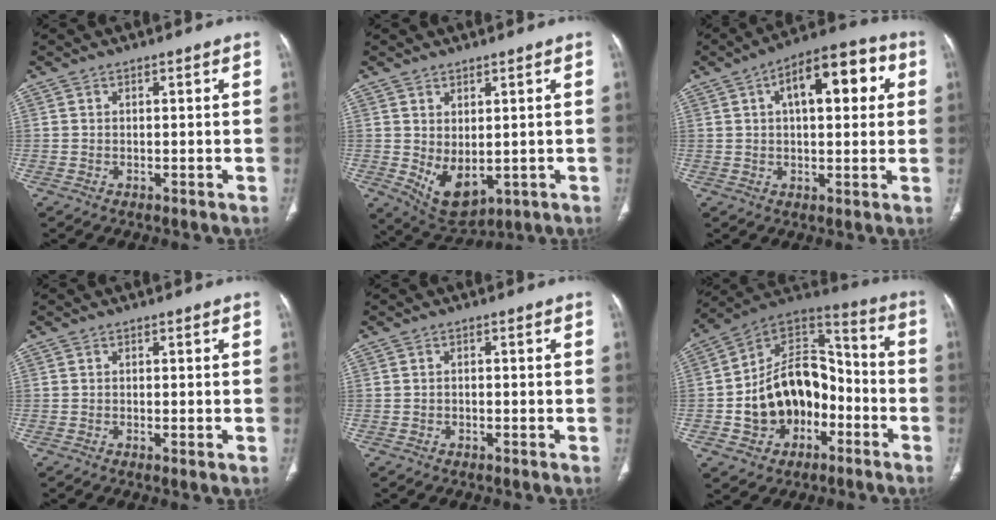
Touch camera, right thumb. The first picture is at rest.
{"total": 7.8, "force": [-0.6, 4.5, 6.3], "torque": [-0.093, -0.009, 0.019]}
{"total": 14.4, "force": [4.2, 6.6, 12.1], "torque": [-0.142, 0.022, 0.055]}
{"total": 0.9, "force": [-0.2, 0.2, 0.9], "torque": [-0.022, -0.004, -0.004]}
{"total": 0.6, "force": [-0.3, 0.5, 0.3], "torque": [-0.003, 0.002, -0.007]}
{"total": 18.8, "force": [-5.1, 13.8, 11.6], "torque": [-0.141, 0.069, -0.084]}